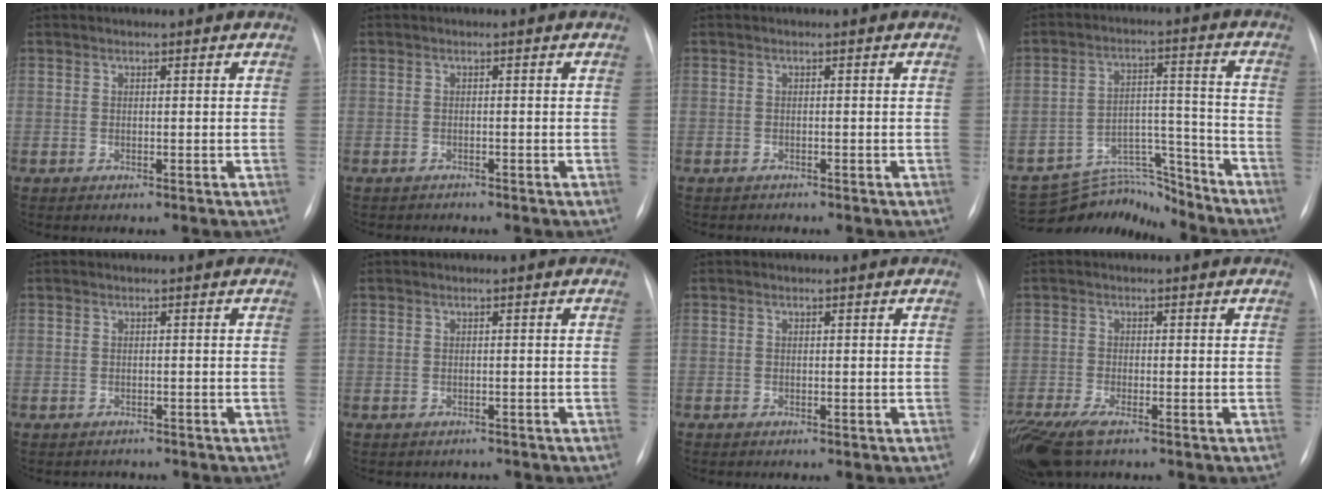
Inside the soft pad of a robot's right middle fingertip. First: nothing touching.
{"total": 0.8, "force": [-0.8, 0.2, -0.2], "torque": [-0.002, -0.001, -0.014]}
{"total": 0.6, "force": [-0.6, 0.2, -0.1], "torque": [-0.006, -0.001, -0.011]}
{"total": 10.7, "force": [-10.4, 2.2, 0.1], "torque": [0.010, 0.047, -0.170]}
{"total": 1.3, "force": [-1.1, 0.7, -0.2], "torque": [0.001, 0.000, -0.015]}
{"total": 1.8, "force": [-1.5, 0.9, 0.1], "torque": [-0.004, 0.001, -0.020]}
{"total": 0.0}
{"total": 8.9, "force": [-6.0, 2.5, 6.0], "torque": [-0.126, -0.023, -0.106]}